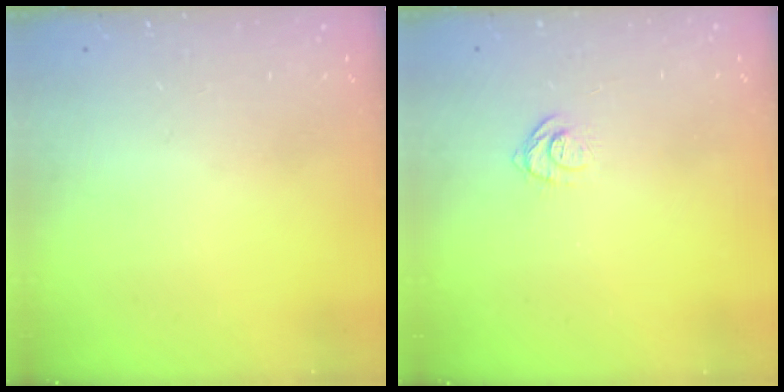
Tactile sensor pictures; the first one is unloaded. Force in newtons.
{"total": 7.4, "press": 7.3, "slide": 0.7}